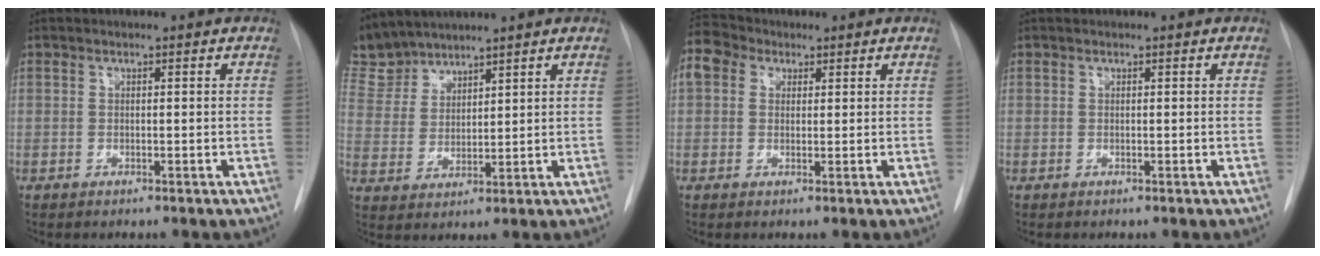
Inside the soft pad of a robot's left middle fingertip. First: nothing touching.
{"total": 7.7, "force": [7.4, 2.1, 0.4], "torque": [-0.016, 0.009, 0.166]}
{"total": 8.2, "force": [3.9, 6.3, 3.4], "torque": [-0.086, 0.043, 0.075]}
{"total": 0.0}